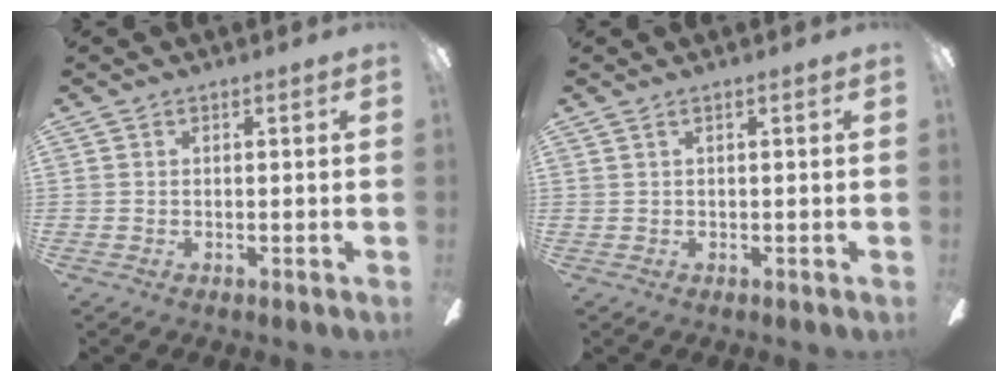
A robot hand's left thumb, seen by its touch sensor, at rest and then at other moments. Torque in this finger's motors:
{"motor_torque": [0.03, -0.02, -0.07, -0.07, 0.00]}